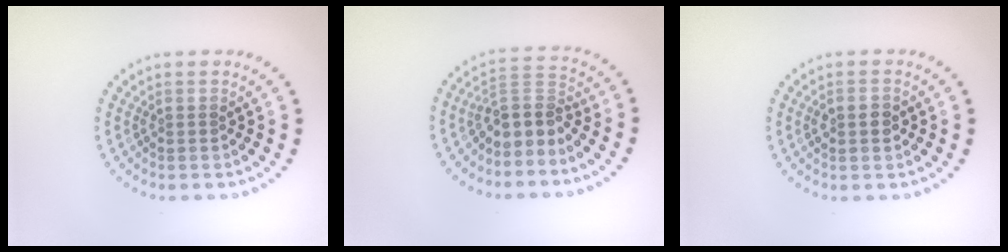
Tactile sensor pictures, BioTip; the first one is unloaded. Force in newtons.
{"total": 3.2, "press": 2.5, "slide": 2.0}
{"total": 1.5, "press": 1.5, "slide": 0.1}